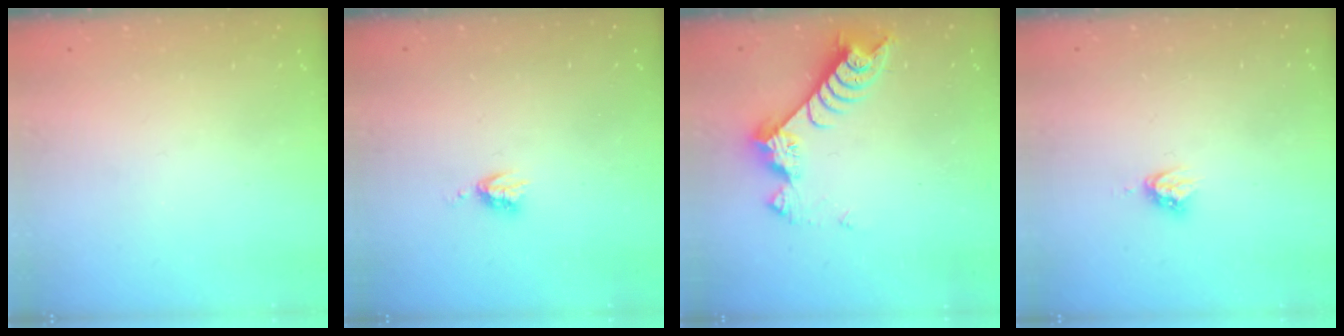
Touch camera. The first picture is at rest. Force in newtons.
{"total": 3.3, "press": 3.3, "slide": 0.5}
{"total": 7.9, "press": 7.9, "slide": 0.7}
{"total": 4.7, "press": 4.7, "slide": 0.5}